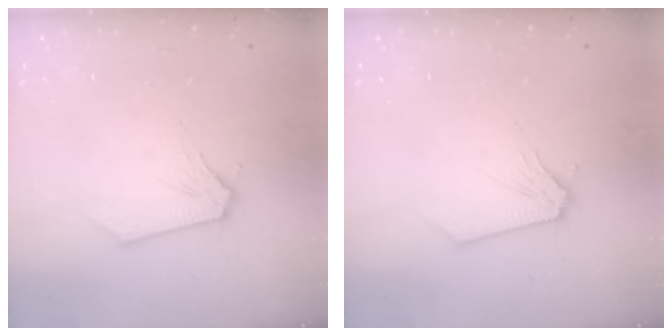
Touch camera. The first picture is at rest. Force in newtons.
{"total": 0.0}